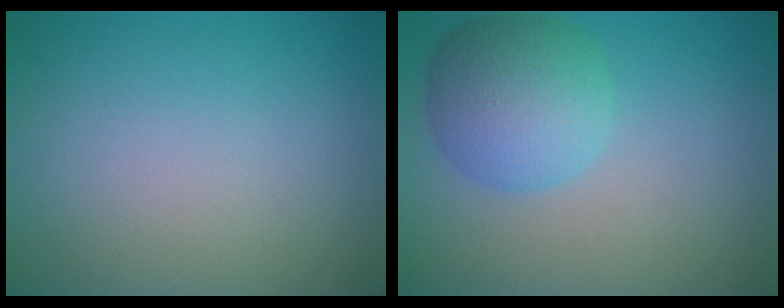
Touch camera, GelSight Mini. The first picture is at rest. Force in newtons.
{"total": 5.4, "press": 5.4, "slide": 0.2}